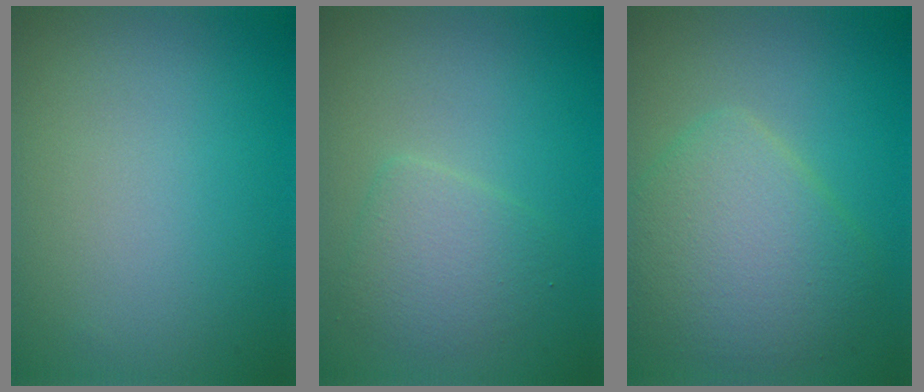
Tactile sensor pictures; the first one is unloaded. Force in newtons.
{"total": 2.7, "press": 2.7, "slide": 0.1}
{"total": 5.9, "press": 5.9, "slide": 0.1}